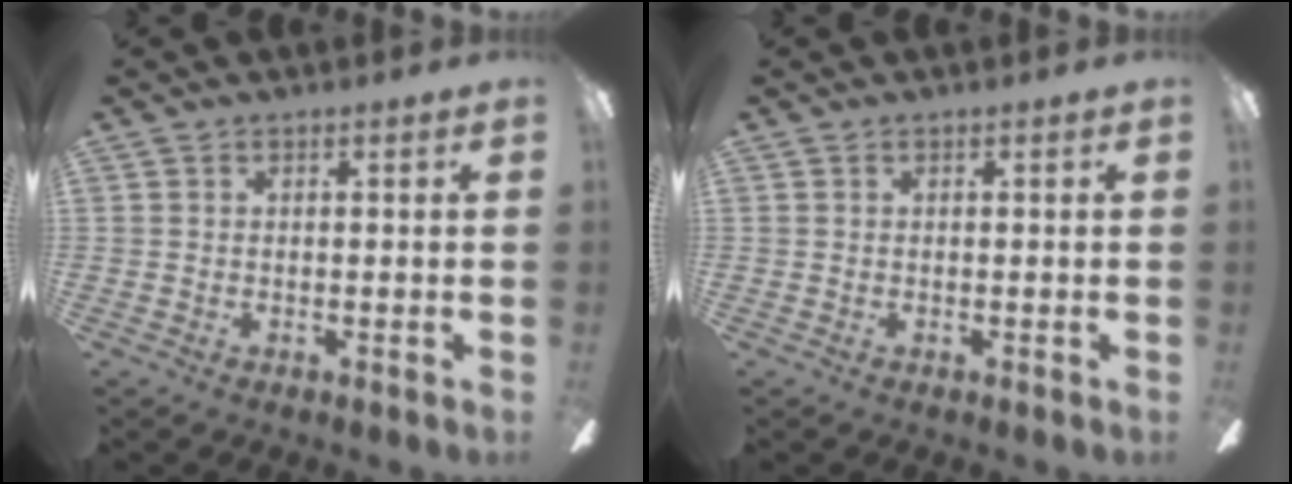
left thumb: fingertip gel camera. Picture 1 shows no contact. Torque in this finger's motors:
{"motor_torque": [-0.04, -0.01, 0.05, -0.02, 0.00]}